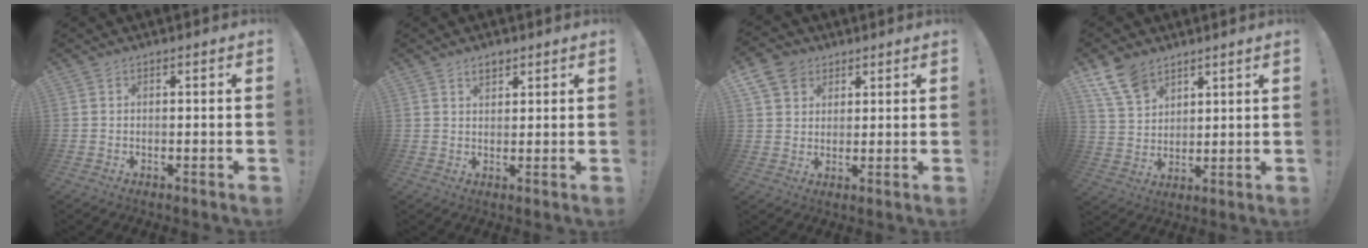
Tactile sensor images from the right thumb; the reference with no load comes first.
{"total": 3.1, "force": [2.1, 1.7, 1.3], "torque": [-0.015, -0.007, 0.037]}
{"total": 8.4, "force": [4.8, 6.4, 2.7], "torque": [-0.048, -0.020, 0.097]}
{"total": 12.6, "force": [8.1, 8.4, 4.6], "torque": [-0.095, -0.038, 0.166]}